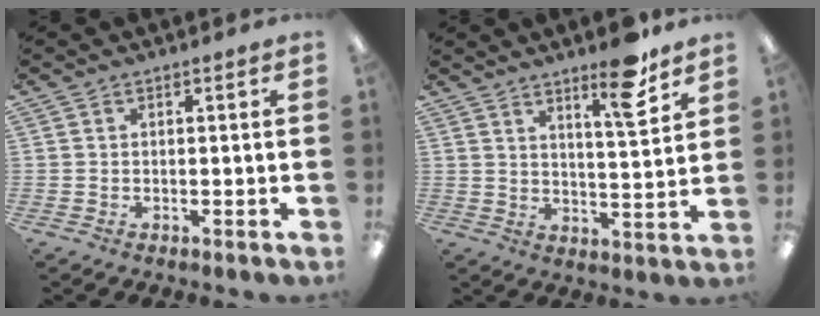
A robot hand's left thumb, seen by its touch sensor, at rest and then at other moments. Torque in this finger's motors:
{"motor_torque": [0.81, 0.82, -0.27, 0.08, 0.04]}